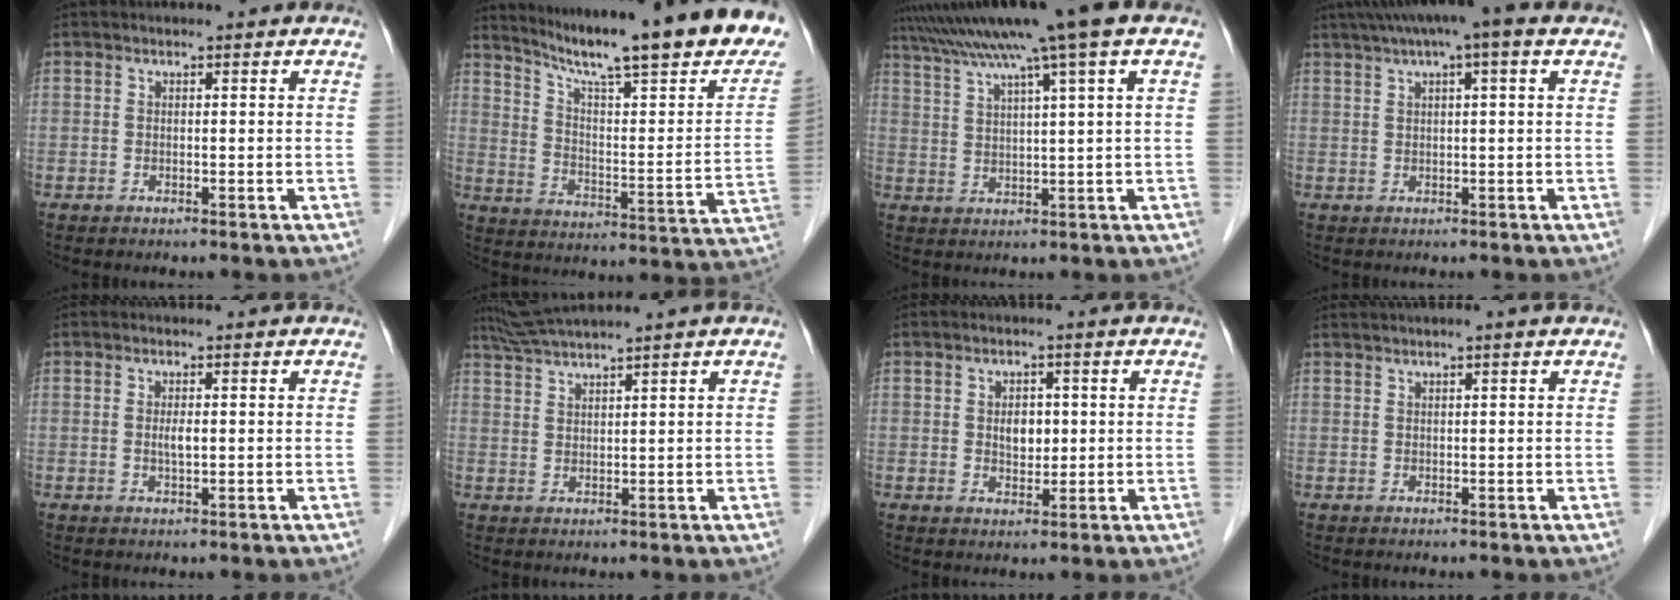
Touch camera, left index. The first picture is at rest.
{"total": 26.9, "force": [22.1, 2.2, 15.3], "torque": [-0.232, -0.054, 0.294]}
{"total": 12.3, "force": [8.8, -1.7, 8.4], "torque": [-0.142, 0.028, 0.126]}
{"total": 8.3, "force": [5.0, 1.1, 6.5], "torque": [-0.105, 0.044, 0.072]}
{"total": 1.6, "force": [0.0, 0.3, 1.5], "torque": [-0.031, 0.000, 0.002]}
{"total": 5.9, "force": [5.1, -1.5, 2.5], "torque": [-0.052, 0.021, 0.099]}
{"total": 3.3, "force": [0.4, 2.2, 2.4], "torque": [-0.038, 0.005, 0.011]}
{"total": 3.8, "force": [2.9, -0.2, 2.5], "torque": [-0.039, 0.030, 0.048]}